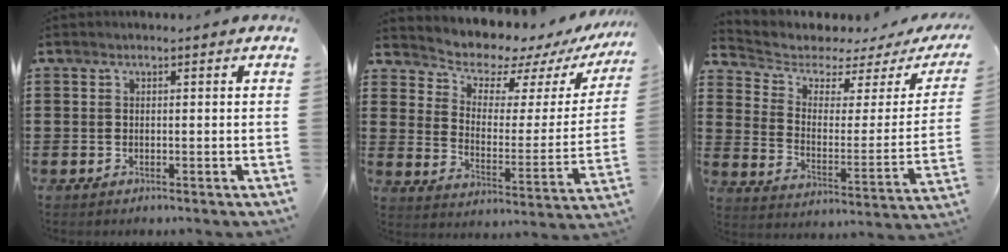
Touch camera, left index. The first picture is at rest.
{"total": 6.0, "force": [5.6, 2.1, 1.0], "torque": [-0.041, -0.051, 0.091]}
{"total": 3.6, "force": [3.0, 1.6, 1.2], "torque": [-0.049, -0.023, 0.044]}